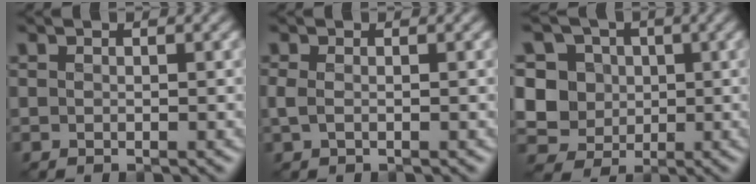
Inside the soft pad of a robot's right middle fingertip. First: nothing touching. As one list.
[{"total": 1.1, "force": [-0.1, 0.5, 0.9], "torque": [-0.026, -0.001, -0.005]}, {"total": 8.7, "force": [2.0, 7.7, 3.5], "torque": [-0.072, 0.019, 0.021]}]